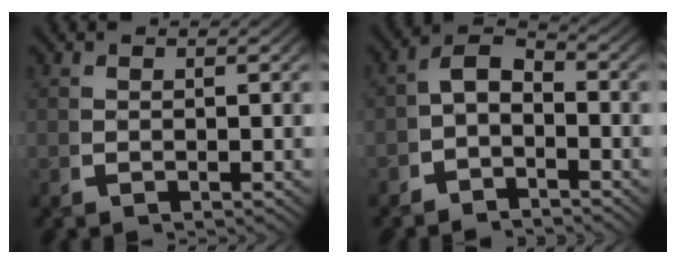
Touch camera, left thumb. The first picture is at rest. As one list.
[{"total": 4.7, "force": [-1.3, 3.4, 2.9], "torque": [-0.041, -0.009, -0.026]}]